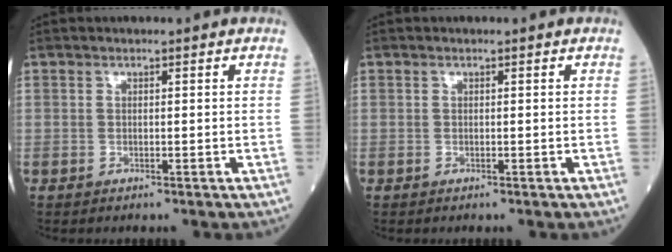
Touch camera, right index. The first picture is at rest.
{"total": 0.0}